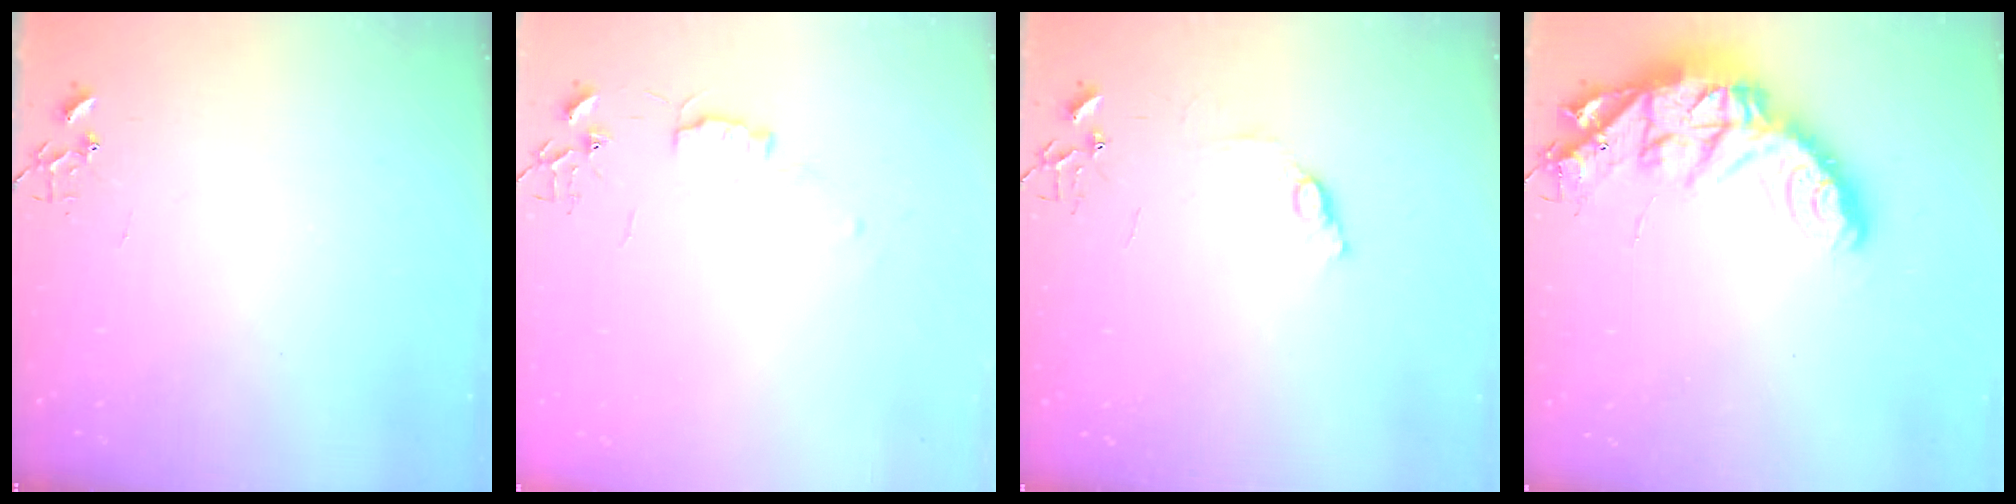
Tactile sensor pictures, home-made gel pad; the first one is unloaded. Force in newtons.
{"total": 5.8, "press": 5.7, "slide": 0.7}
{"total": 7.2, "press": 7.1, "slide": 0.8}
{"total": 19.5, "press": 19.4, "slide": 1.3}